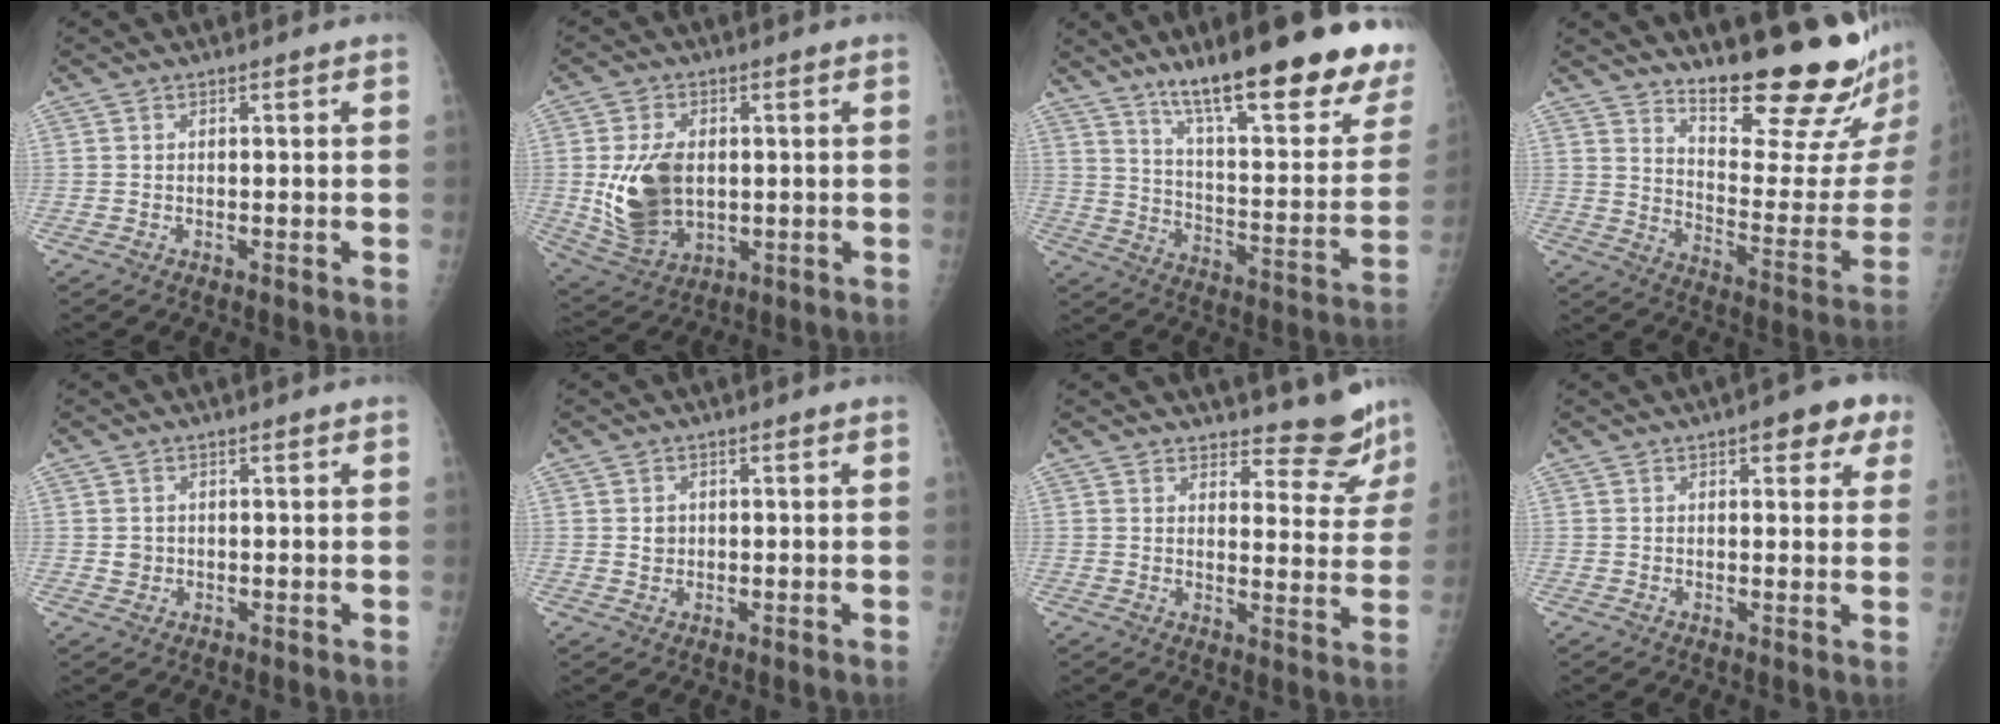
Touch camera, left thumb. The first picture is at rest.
{"total": 12.8, "force": [0.2, 8.4, 9.6], "torque": [-0.168, -0.010, 0.022]}
{"total": 28.0, "force": [18.5, 6.1, 20.1], "torque": [-0.257, -0.079, 0.276]}
{"total": 22.0, "force": [17.5, 3.6, 12.9], "torque": [-0.159, -0.154, 0.249]}
{"total": 1.4, "force": [0.2, 1.3, 0.4], "torque": [-0.001, 0.000, 0.006]}
{"total": 1.8, "force": [0.3, 1.6, 0.7], "torque": [-0.005, 0.000, 0.007]}
{"total": 8.6, "force": [8.1, 2.4, 1.6], "torque": [0.013, -0.076, 0.094]}
{"total": 6.6, "force": [3.5, 3.0, 4.8], "torque": [-0.026, -0.006, 0.034]}